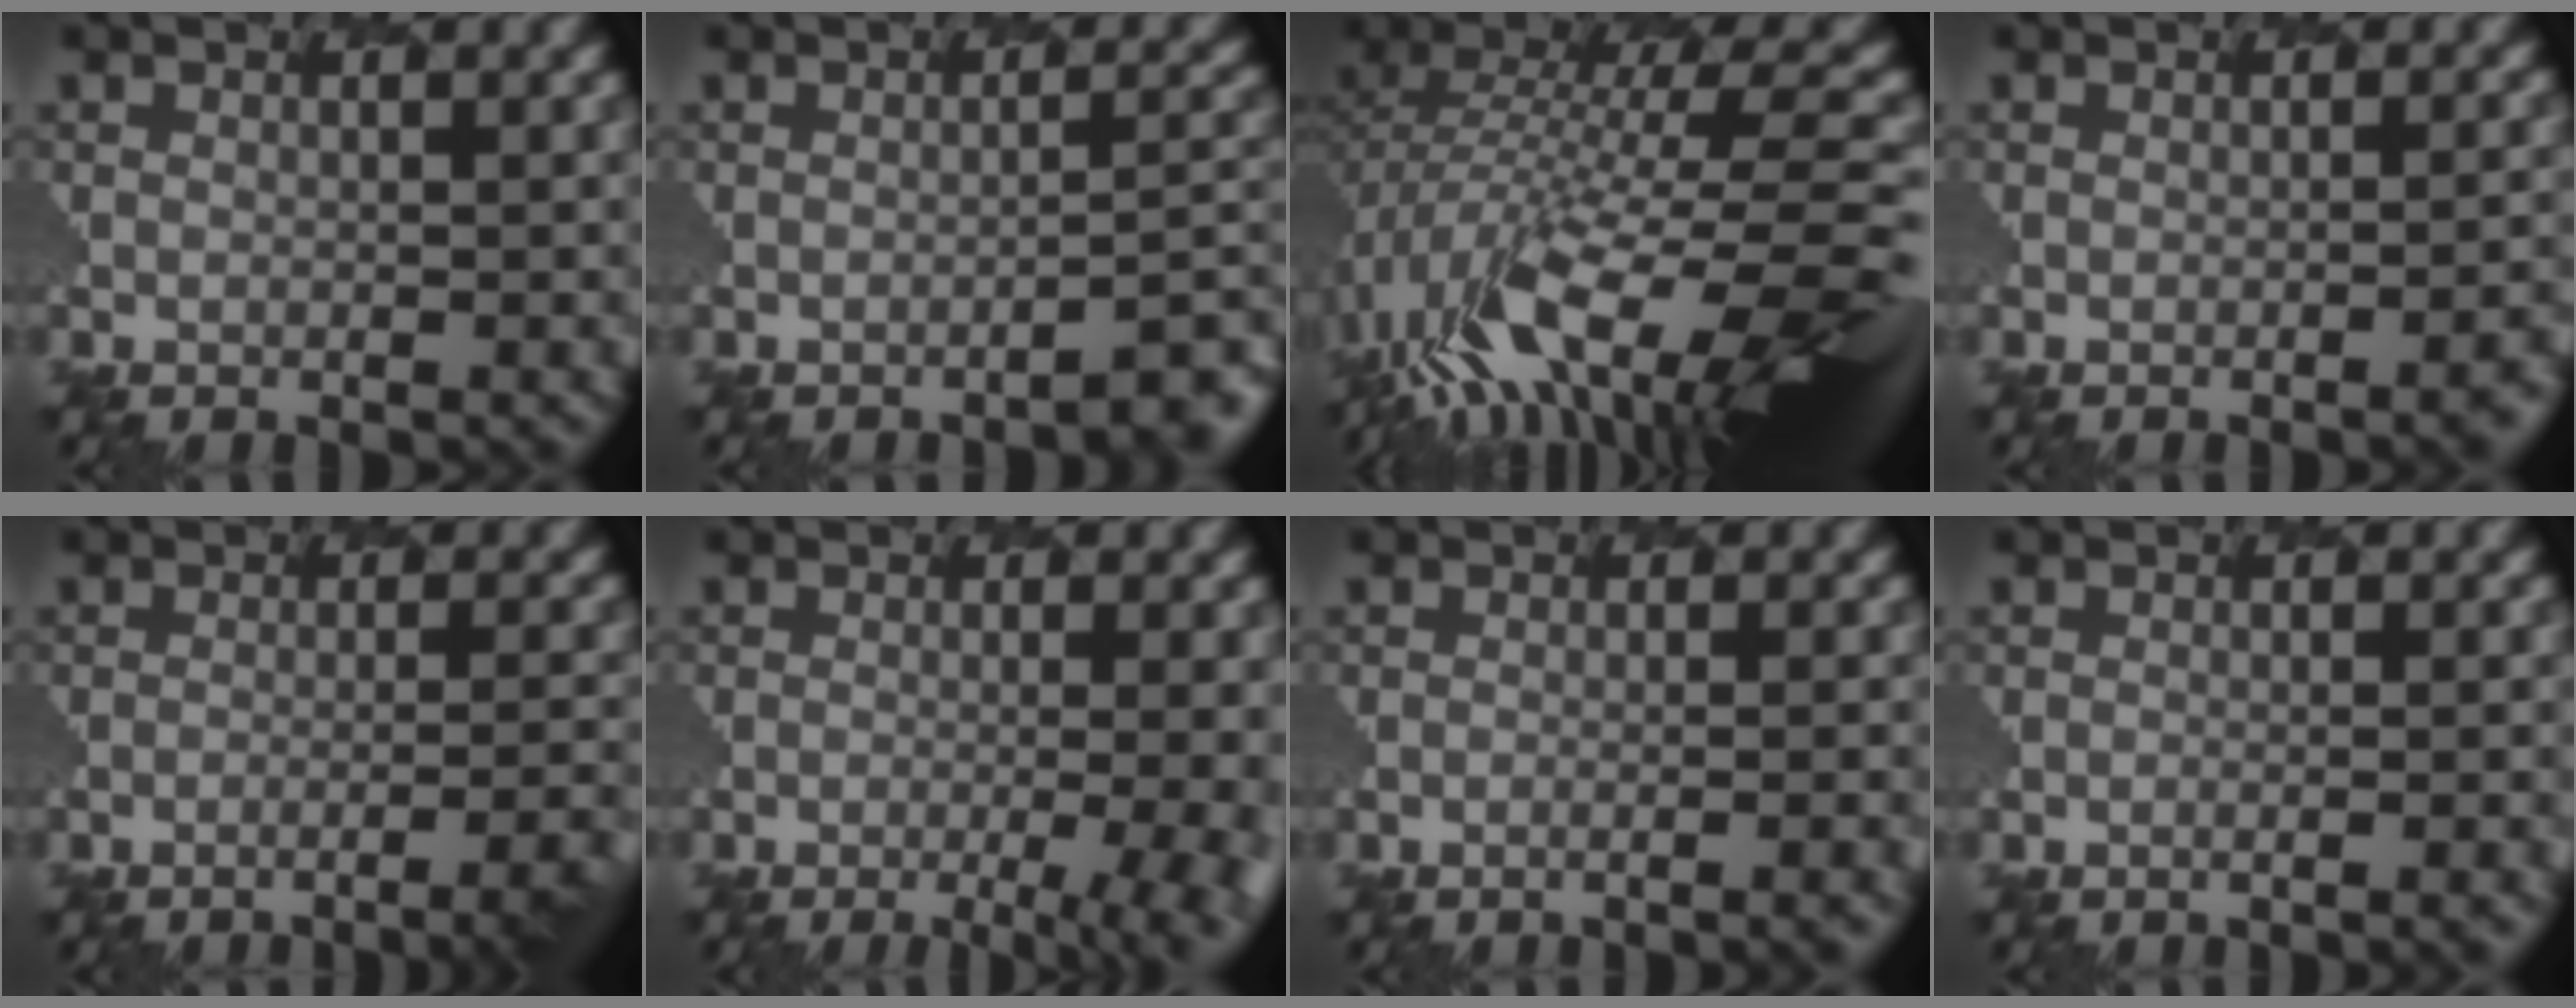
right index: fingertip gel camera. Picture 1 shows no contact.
{"total": 2.6, "force": [-1.8, 0.4, 1.9], "torque": [-0.024, 0.009, -0.030]}
{"total": 12.3, "force": [-6.2, 4.3, 9.7], "torque": [-0.196, 0.018, -0.105]}
{"total": 3.0, "force": [-1.1, 1.2, 2.5], "torque": [-0.020, -0.004, -0.005]}
{"total": 5.5, "force": [-3.1, 1.5, 4.2], "torque": [-0.037, 0.012, -0.030]}
{"total": 9.9, "force": [-2.0, 4.3, 8.7], "torque": [-0.063, 0.004, -0.017]}
{"total": 2.7, "force": [-1.0, 1.1, 2.2], "torque": [-0.007, 0.012, -0.033]}
{"total": 1.7, "force": [-0.6, 0.8, 1.4], "torque": [0.002, 0.009, -0.025]}